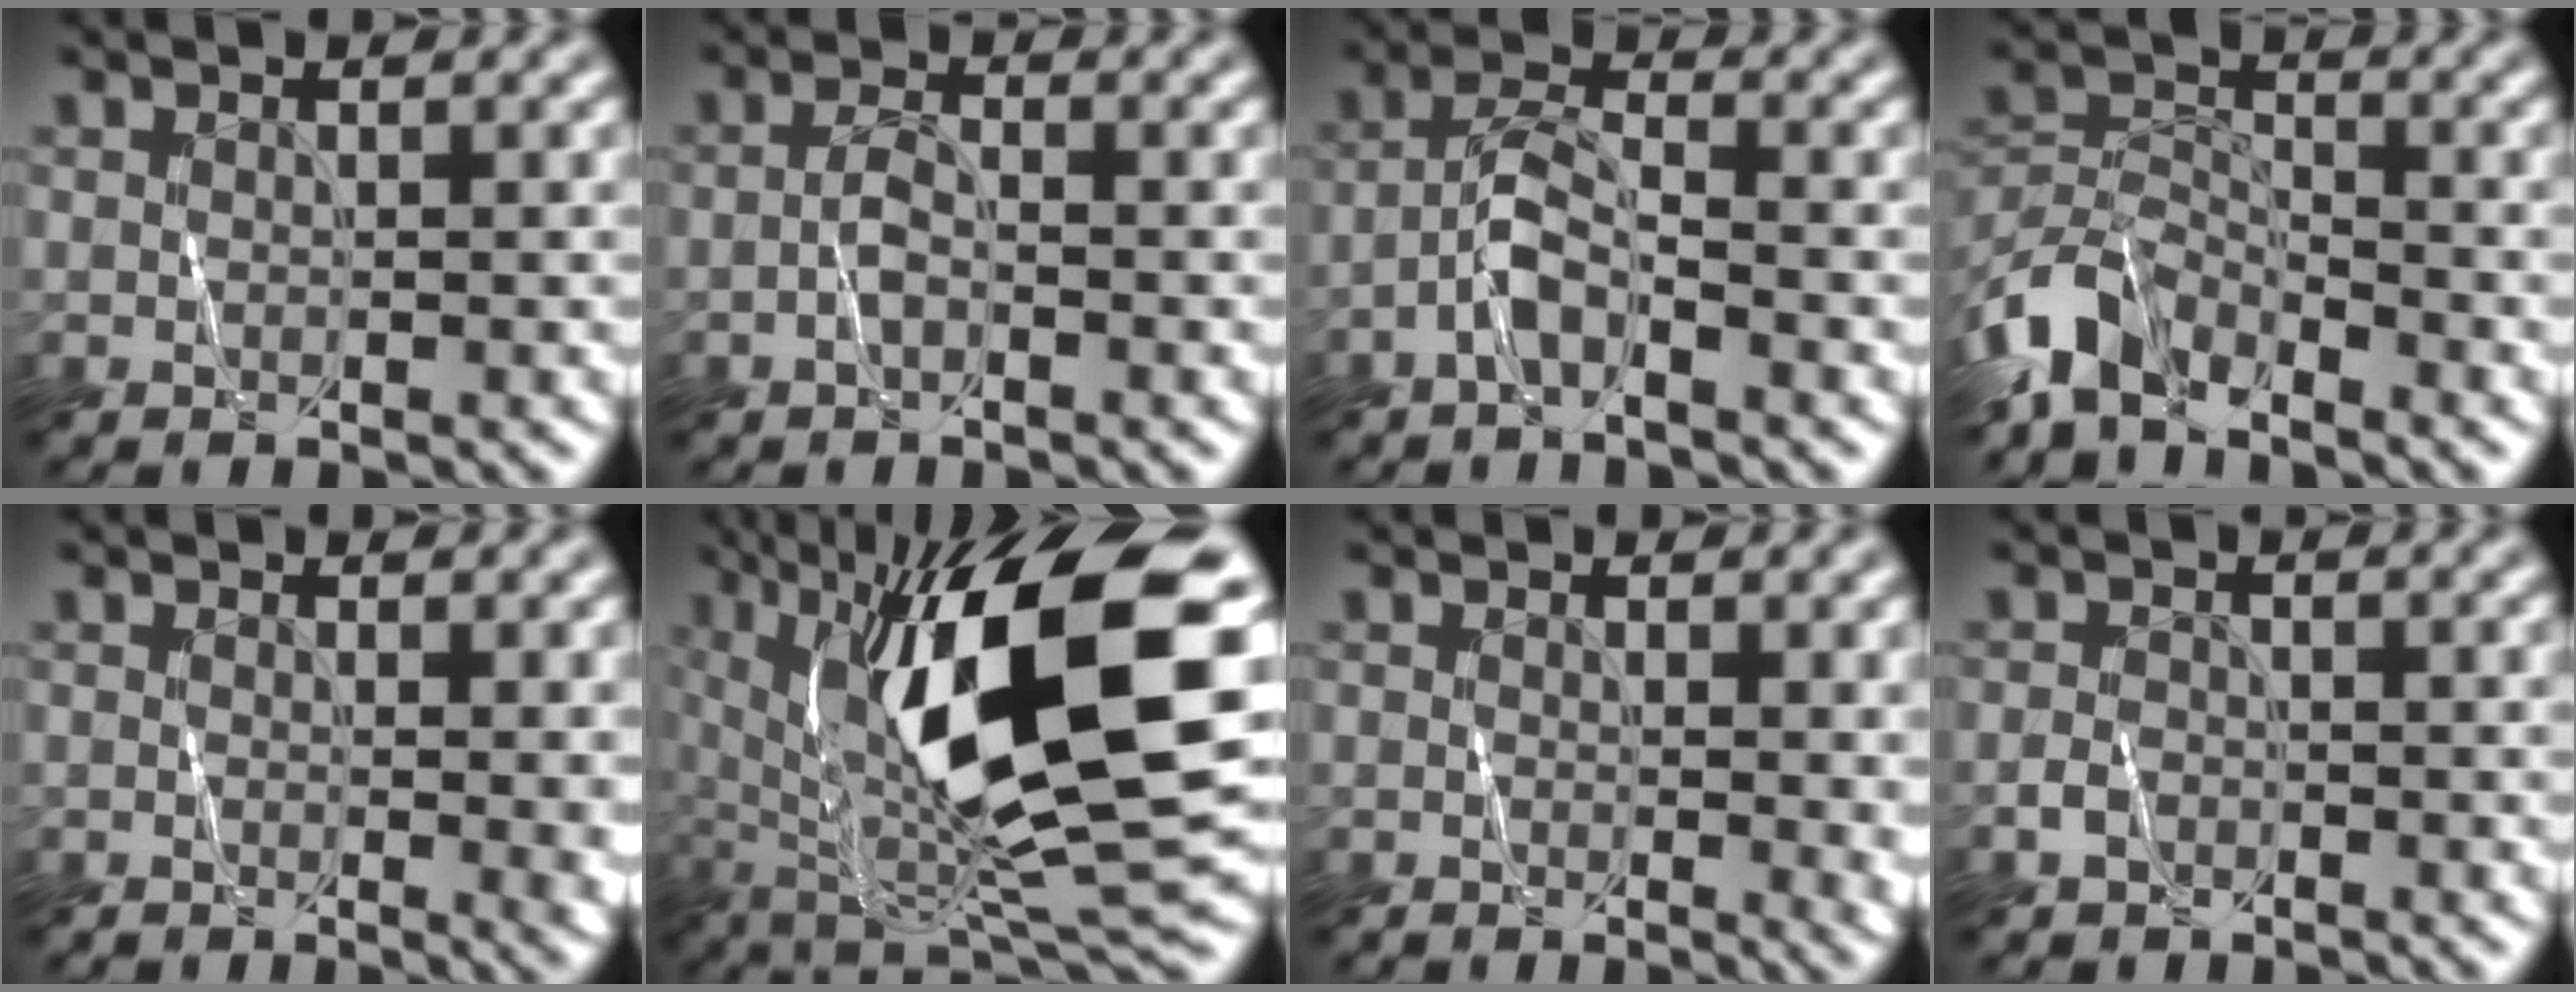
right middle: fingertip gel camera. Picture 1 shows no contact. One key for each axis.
{"total": 1.8, "fx": -0.8, "fy": 0.6, "fz": 1.4, "tx": -0.030, "ty": 0.005, "tz": -0.019}
{"total": 3.1, "fx": -1.9, "fy": 0.9, "fz": 2.3, "tx": -0.047, "ty": 0.012, "tz": -0.043}
{"total": 5.3, "fx": -4.4, "fy": 2.2, "fz": 1.9, "tx": -0.038, "ty": 0.000, "tz": -0.099}
{"total": 2.7, "fx": 0.2, "fy": 0.8, "fz": 2.6, "tx": -0.025, "ty": -0.001, "tz": 0.002}
{"total": 16.9, "fx": 3.3, "fy": 4.9, "fz": 15.9, "tx": -0.273, "ty": 0.002, "tz": 0.053}
{"total": 2.5, "fx": 0.2, "fy": 1.0, "fz": 2.3, "tx": -0.022, "ty": -0.002, "tz": 0.002}
{"total": 1.5, "fx": -1.0, "fy": 1.0, "fz": 0.6, "tx": -0.009, "ty": 0.004, "tz": -0.022}